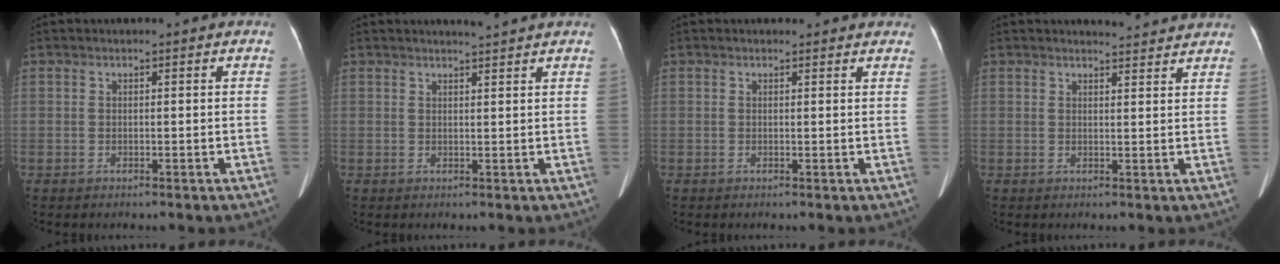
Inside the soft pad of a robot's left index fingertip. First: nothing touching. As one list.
[{"total": 2.5, "force": [2.3, -0.6, 0.7], "torque": [-0.011, 0.000, 0.034]}, {"total": 2.8, "force": [2.6, 1.0, 0.5], "torque": [-0.005, 0.006, 0.018]}, {"total": 4.2, "force": [4.1, 0.3, 0.5], "torque": [-0.015, 0.005, 0.046]}]